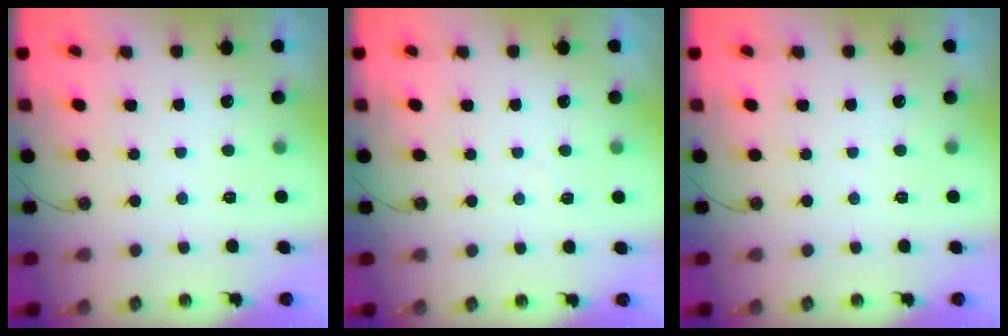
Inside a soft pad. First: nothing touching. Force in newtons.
{"total": 3.3, "press": 3.2, "slide": 0.6}
{"total": 0.0}